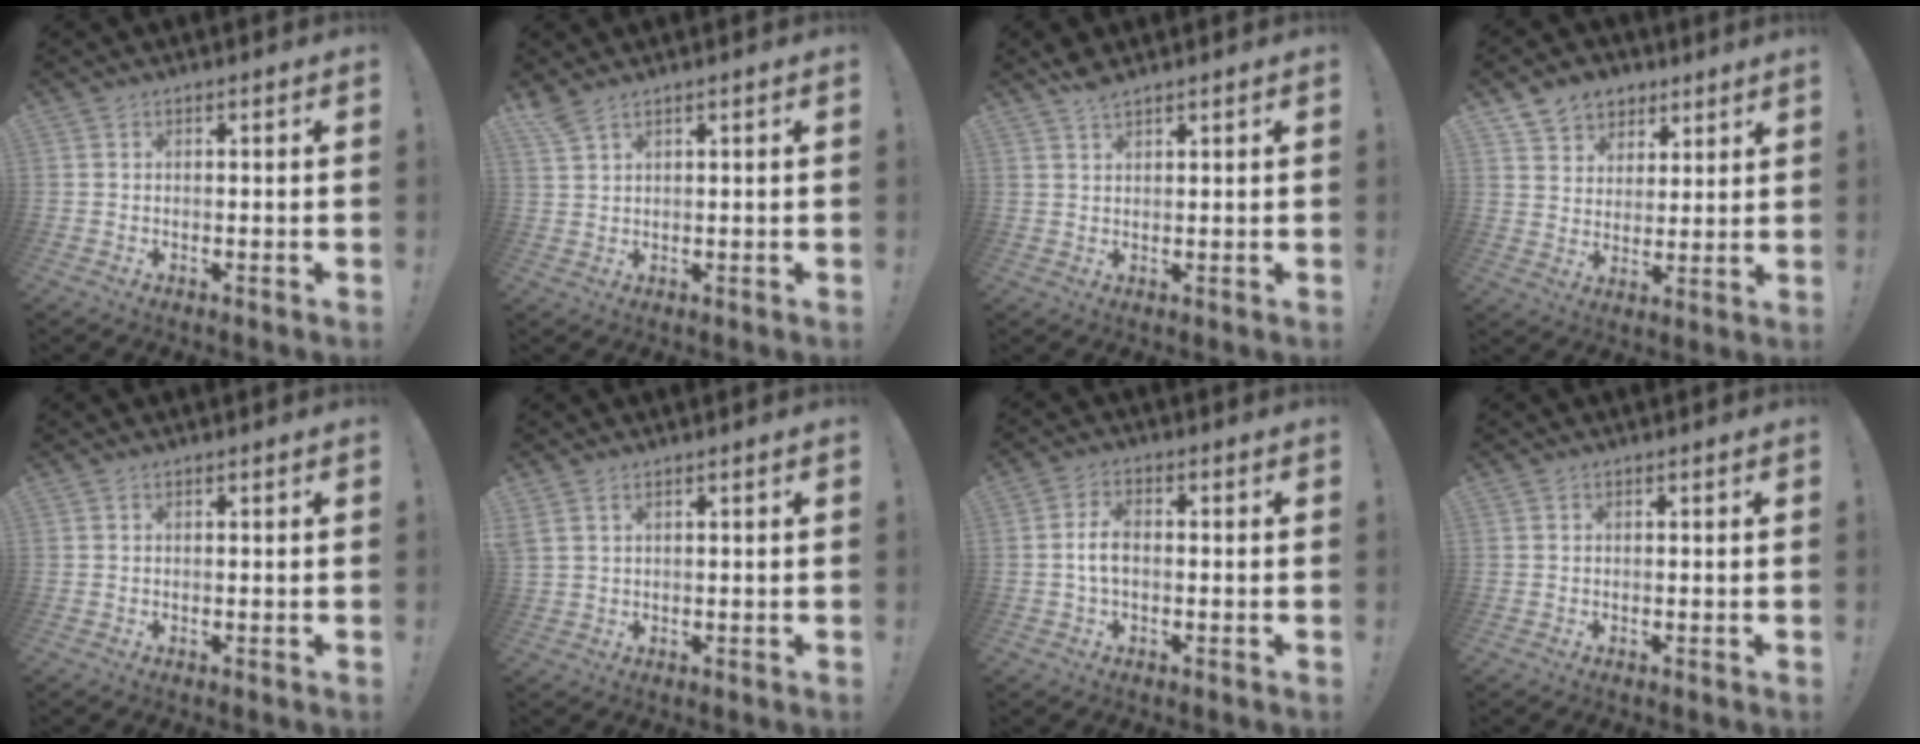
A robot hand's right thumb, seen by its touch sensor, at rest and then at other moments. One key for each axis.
{"total": 3.1, "fx": 2.5, "fy": 0.6, "fz": 1.8, "tx": -0.038, "ty": -0.012, "tz": 0.047}
{"total": 3.3, "fx": 2.8, "fy": 0.8, "fz": 1.5, "tx": -0.021, "ty": -0.017, "tz": 0.050}
{"total": 7.7, "fx": 5.3, "fy": 5.6, "fz": 0.8, "tx": -0.015, "ty": -0.042, "tz": 0.105}
{"total": 0.0}
{"total": 2.2, "fx": 1.2, "fy": 1.1, "fz": 1.5, "tx": -0.037, "ty": 0.004, "tz": 0.025}
{"total": 5.1, "fx": -0.5, "fy": 2.7, "fz": 4.3, "tx": -0.083, "ty": 0.007, "tz": -0.010}
{"total": 0.0}